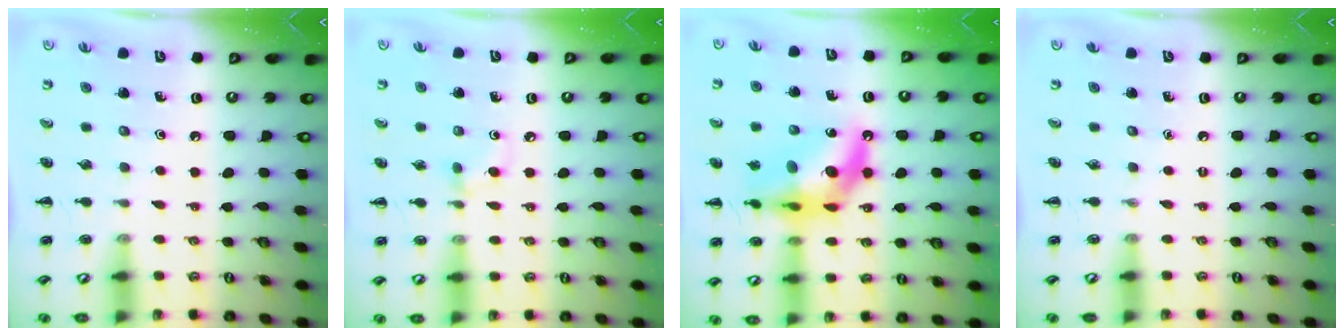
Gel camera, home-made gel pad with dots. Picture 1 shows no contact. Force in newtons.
{"total": 5.2, "press": 4.8, "slide": 2.1}
{"total": 16.4, "press": 15.9, "slide": 4.0}
{"total": 0.0}